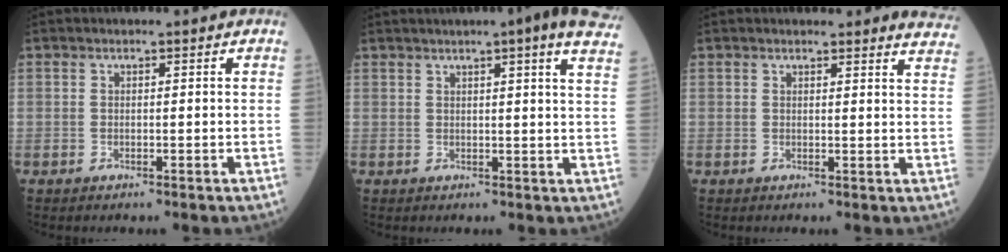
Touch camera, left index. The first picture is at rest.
{"total": 13.0, "force": [9.7, 0.5, 8.6], "torque": [-0.110, 0.004, 0.103]}
{"total": 10.7, "force": [10.1, 2.1, 2.7], "torque": [-0.003, -0.018, 0.093]}